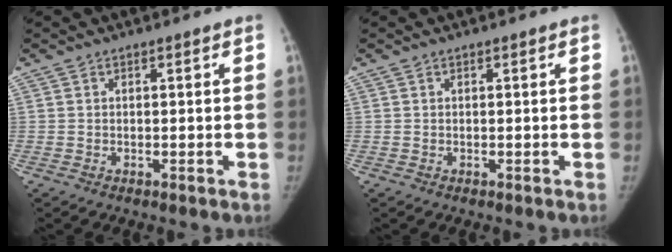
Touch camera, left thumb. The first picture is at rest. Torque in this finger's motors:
{"motor_torque": [0.08, 0.00, 0.22, -0.10, 0.02]}